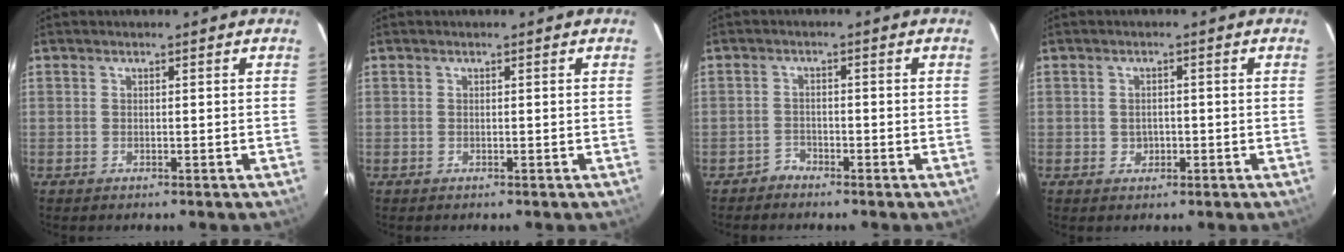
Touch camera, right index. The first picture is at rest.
{"total": 0.0}
{"total": 1.8, "force": [-1.6, 0.7, -0.5], "torque": [0.008, 0.008, -0.031]}
{"total": 1.8, "force": [-0.3, 1.7, 0.5], "torque": [-0.004, 0.003, -0.001]}